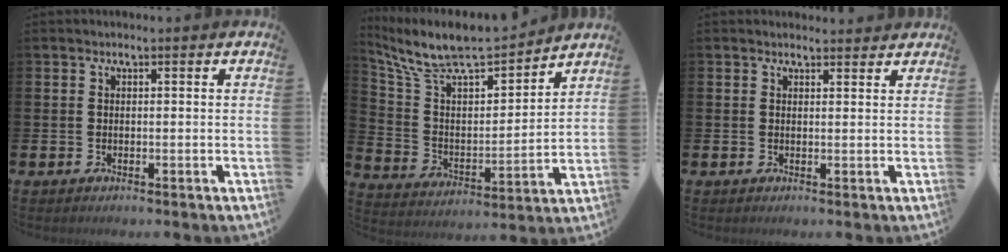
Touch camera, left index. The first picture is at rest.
{"total": 10.1, "force": [9.3, 2.0, 3.3], "torque": [-0.117, -0.066, 0.160]}
{"total": 1.5, "force": [1.4, 0.3, 0.0], "torque": [0.005, -0.004, 0.025]}